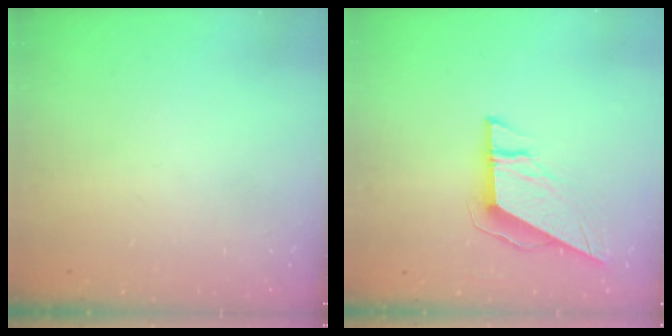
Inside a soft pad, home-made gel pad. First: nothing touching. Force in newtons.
{"total": 9.0, "press": 9.0, "slide": 1.0}